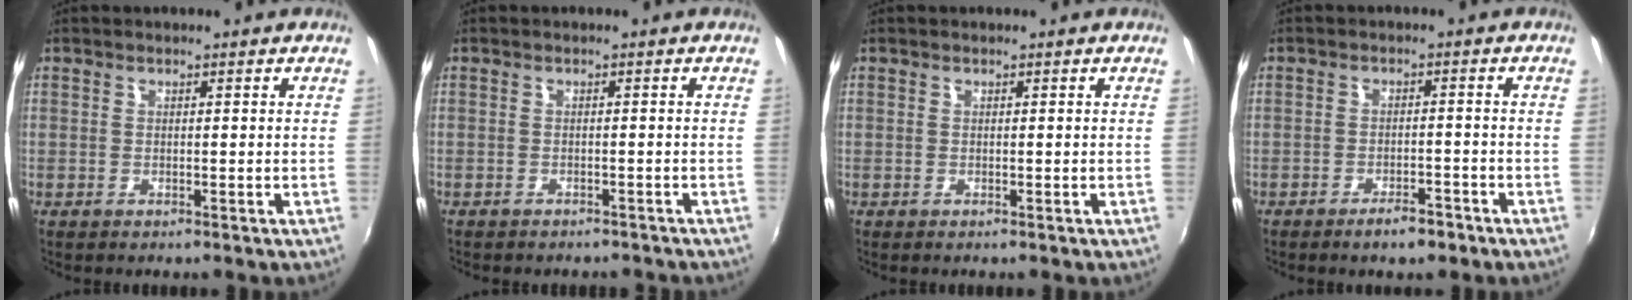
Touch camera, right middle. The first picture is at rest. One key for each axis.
{"total": 4.3, "fx": -3.9, "fy": 1.3, "fz": 1.3, "tx": -0.029, "ty": -0.010, "tz": -0.047}
{"total": 0.0}
{"total": 3.9, "fx": -3.0, "fy": 1.3, "fz": 2.2, "tx": -0.045, "ty": 0.002, "tz": -0.040}